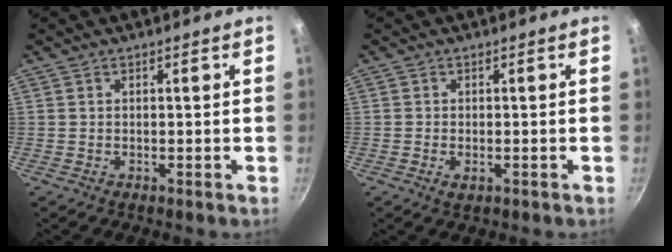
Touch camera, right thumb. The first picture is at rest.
{"total": 2.0, "force": [-0.7, 1.1, 1.6], "torque": [-0.027, -0.003, -0.011]}